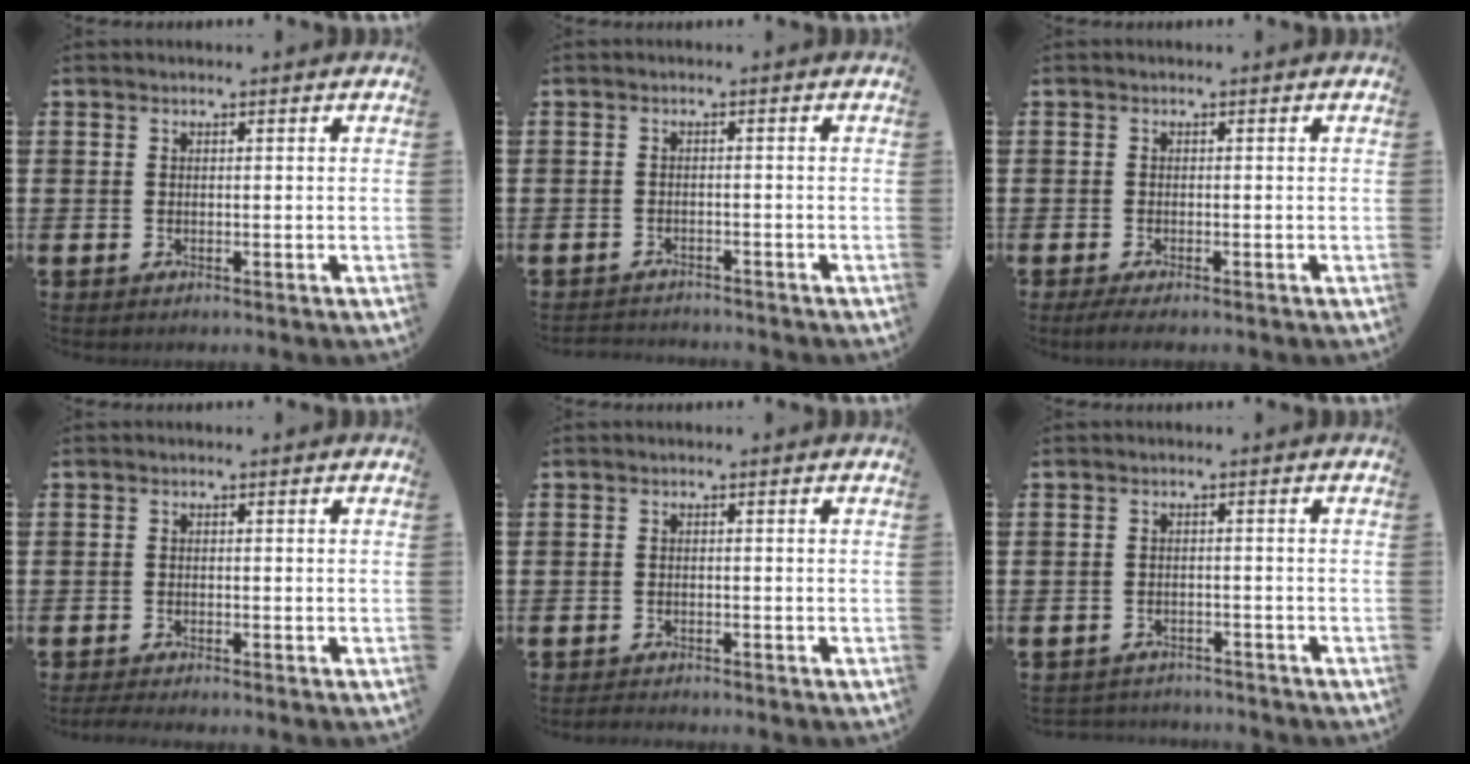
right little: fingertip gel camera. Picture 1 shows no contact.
{"total": 1.5, "force": [-1.4, 0.0, -0.2], "torque": [-0.002, 0.002, -0.031]}
{"total": 1.2, "force": [-0.7, 0.2, 0.9], "torque": [-0.016, -0.002, -0.013]}
{"total": 0.9, "force": [-0.7, 0.0, 0.5], "torque": [-0.009, -0.001, -0.014]}
{"total": 0.9, "force": [-0.8, 0.1, 0.1], "torque": [-0.006, 0.000, -0.017]}
{"total": 1.6, "force": [-1.6, 0.1, -0.3], "torque": [-0.002, 0.003, -0.037]}